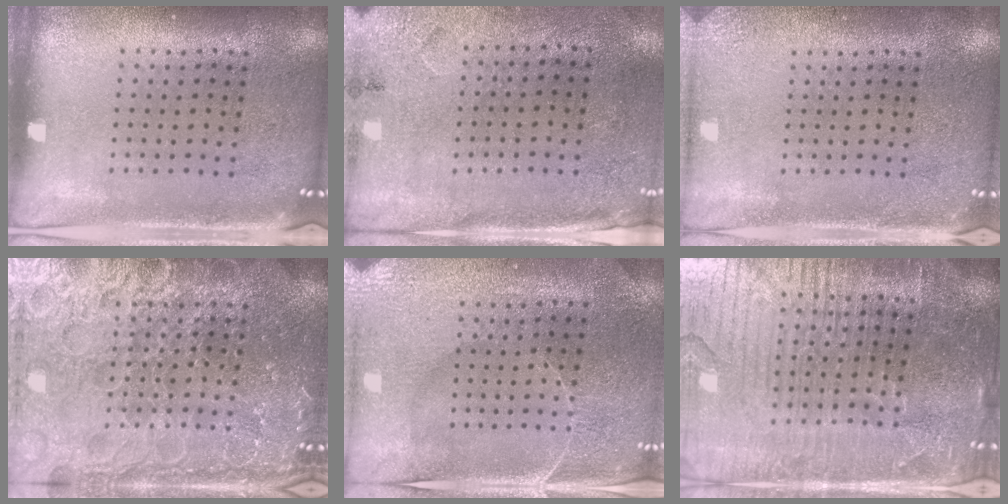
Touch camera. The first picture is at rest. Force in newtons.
{"total": 2.7, "press": 2.2, "slide": 1.5}
{"total": 1.7, "press": 1.7, "slide": 0.2}
{"total": 7.0, "press": 7.0, "slide": 1.0}
{"total": 3.3, "press": 3.3, "slide": 0.4}
{"total": 5.3, "press": 4.9, "slide": 2.2}